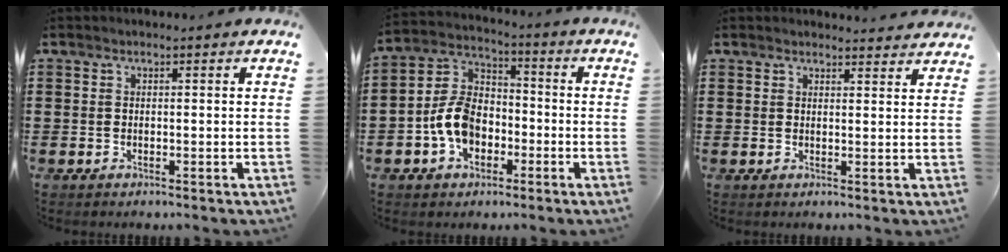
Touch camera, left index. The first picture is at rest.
{"total": 8.7, "force": [-3.2, 6.0, 5.4], "torque": [-0.145, 0.012, -0.070]}
{"total": 2.0, "force": [2.0, 0.2, 0.2], "torque": [-0.001, -0.007, 0.039]}